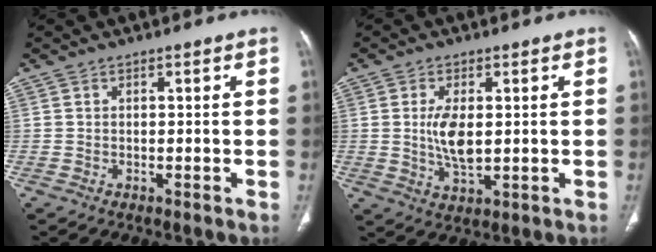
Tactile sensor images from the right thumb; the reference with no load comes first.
{"total": 6.6, "force": [0.5, 3.0, 5.9], "torque": [-0.111, -0.011, 0.014]}